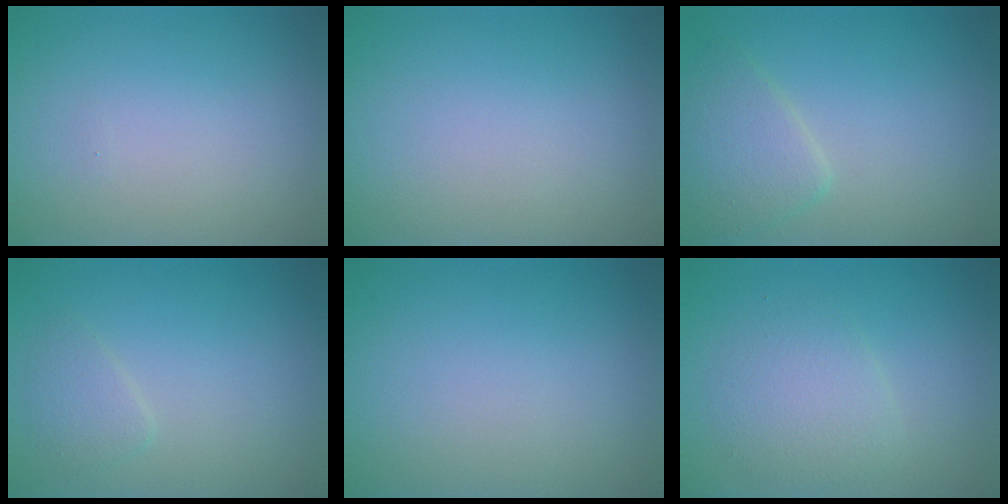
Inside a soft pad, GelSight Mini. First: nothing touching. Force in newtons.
{"total": 0.0}
{"total": 2.9, "press": 2.9, "slide": 0.1}
{"total": 1.5, "press": 1.5, "slide": 0.1}
{"total": 0.0}
{"total": 3.0, "press": 3.0, "slide": 0.1}